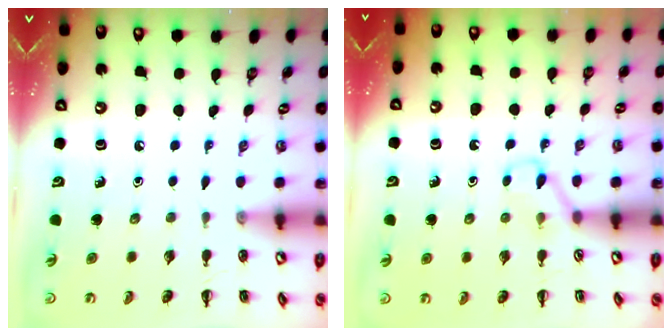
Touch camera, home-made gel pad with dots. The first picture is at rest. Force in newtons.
{"total": 4.0, "press": 3.7, "slide": 1.5}